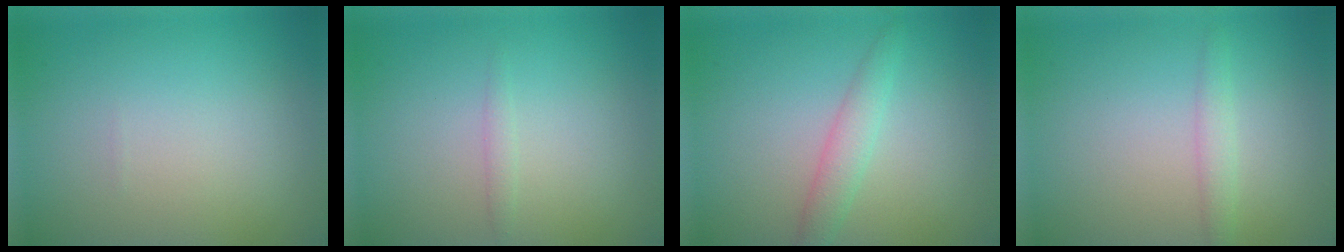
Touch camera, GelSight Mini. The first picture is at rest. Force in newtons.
{"total": 0.7, "press": 0.7, "slide": 0.0}
{"total": 2.1, "press": 2.1, "slide": 0.1}
{"total": 1.4, "press": 1.4, "slide": 0.0}